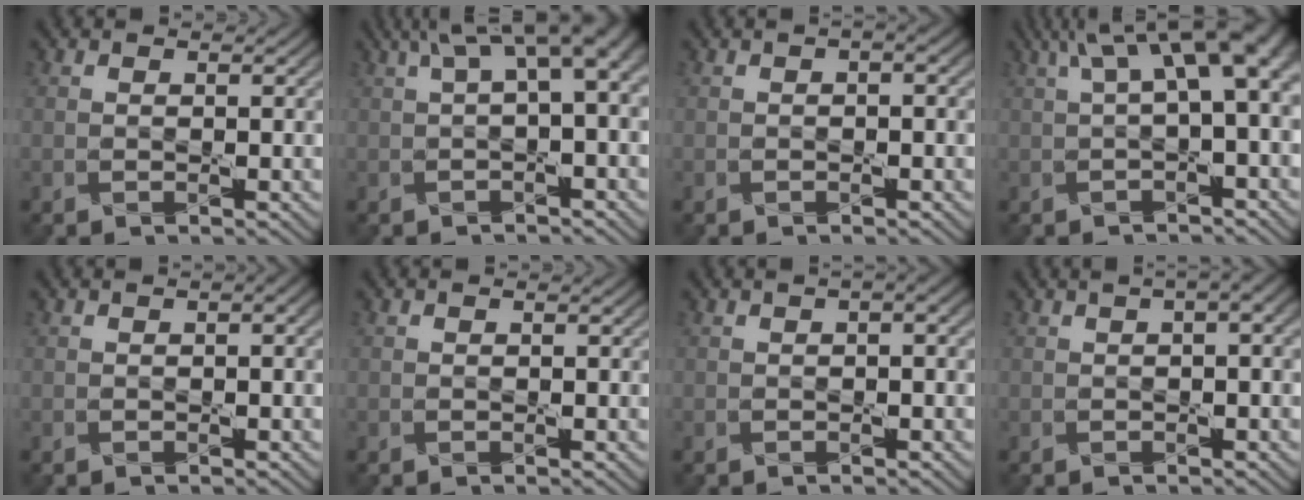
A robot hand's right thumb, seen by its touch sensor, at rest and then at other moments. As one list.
[{"total": 7.3, "force": [2.3, 2.1, 6.6], "torque": [-0.101, 0.029, 0.040]}, {"total": 1.4, "force": [0.2, 0.3, 1.3], "torque": [-0.020, 0.007, -0.002]}, {"total": 8.9, "force": [2.4, 2.7, 8.1], "torque": [-0.124, 0.031, 0.040]}, {"total": 1.4, "force": [0.4, 0.4, 1.2], "torque": [-0.019, 0.002, 0.003]}, {"total": 0.0}, {"total": 2.1, "force": [0.6, 0.6, 2.0], "torque": [-0.032, 0.006, 0.004]}, {"total": 4.2, "force": [1.5, 1.4, 3.6], "torque": [-0.055, 0.017, 0.010]}]